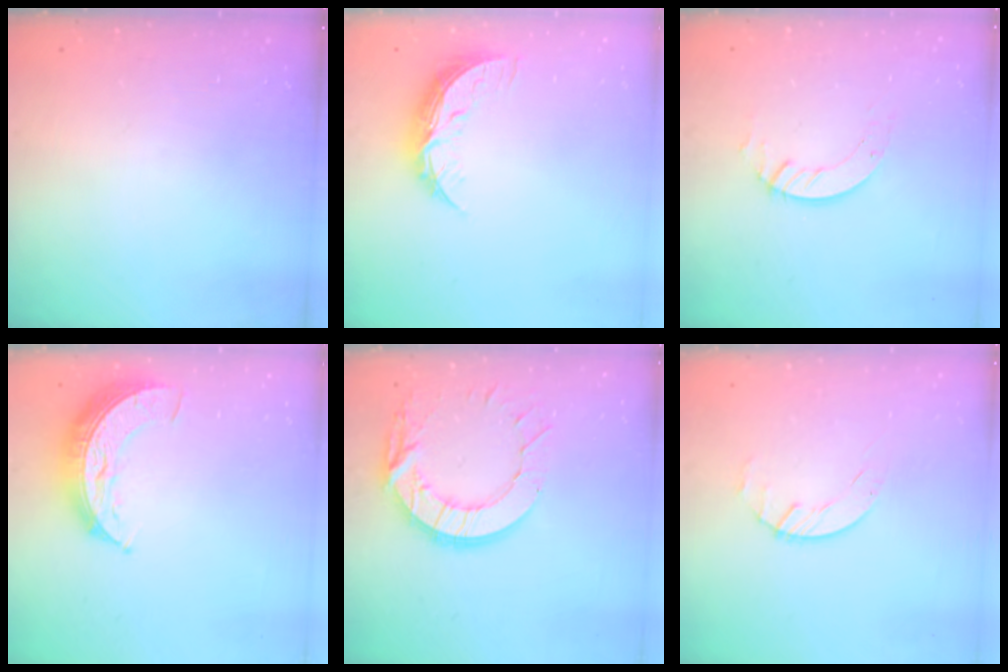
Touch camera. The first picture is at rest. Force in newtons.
{"total": 9.0, "press": 9.0, "slide": 0.5}
{"total": 3.4, "press": 3.4, "slide": 0.1}
{"total": 9.5, "press": 9.5, "slide": 0.5}
{"total": 15.3, "press": 15.2, "slide": 1.3}
{"total": 1.4, "press": 1.4, "slide": 0.2}